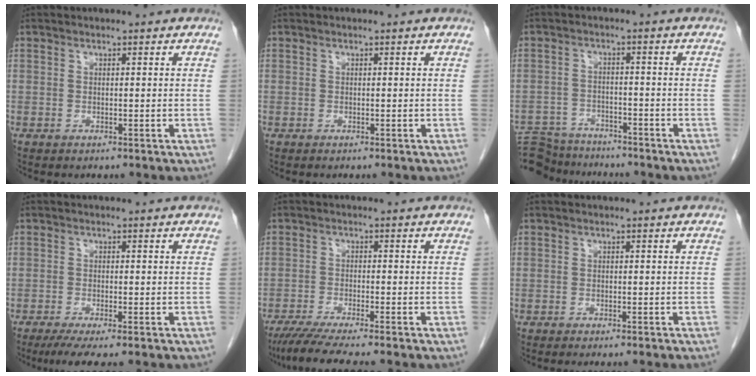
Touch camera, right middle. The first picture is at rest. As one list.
[{"total": 0.0}, {"total": 10.7, "force": [-10.1, 3.2, 1.7], "torque": [-0.038, 0.008, -0.153]}, {"total": 5.2, "force": [-4.1, 0.0, 3.3], "torque": [-0.049, -0.013, -0.065]}, {"total": 7.9, "force": [-6.6, -0.7, 4.2], "torque": [-0.059, -0.024, -0.108]}, {"total": 3.4, "force": [-2.9, -0.5, 1.6], "torque": [-0.013, 0.002, -0.038]}]